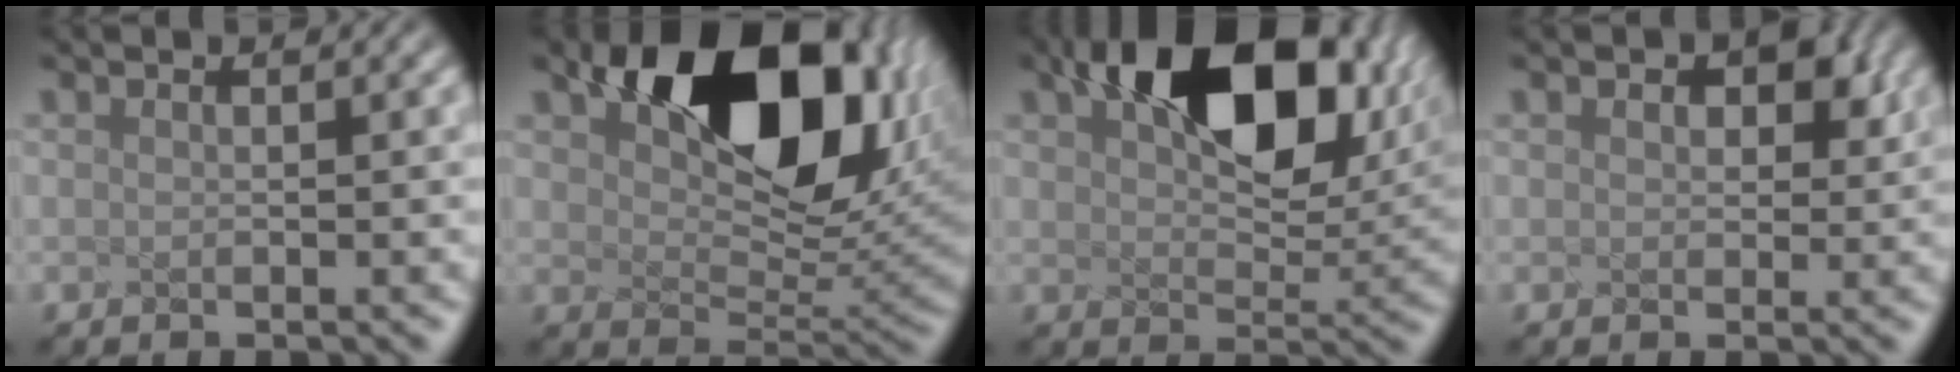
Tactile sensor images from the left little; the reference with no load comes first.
{"total": 8.9, "force": [3.6, 5.1, 6.4], "torque": [-0.121, -0.015, 0.108]}
{"total": 9.7, "force": [3.5, 5.2, 7.4], "torque": [-0.136, -0.004, 0.106]}
{"total": 1.0, "force": [0.1, 0.3, 0.9], "torque": [-0.036, -0.015, 0.044]}